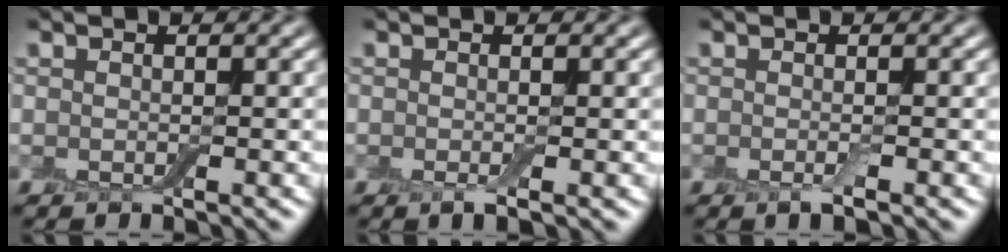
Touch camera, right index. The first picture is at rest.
{"total": 1.0, "force": [-0.3, 0.2, 1.0], "torque": [-0.019, -0.009, -0.006]}
{"total": 1.0, "force": [-0.4, 0.1, 0.9], "torque": [-0.017, -0.006, -0.009]}